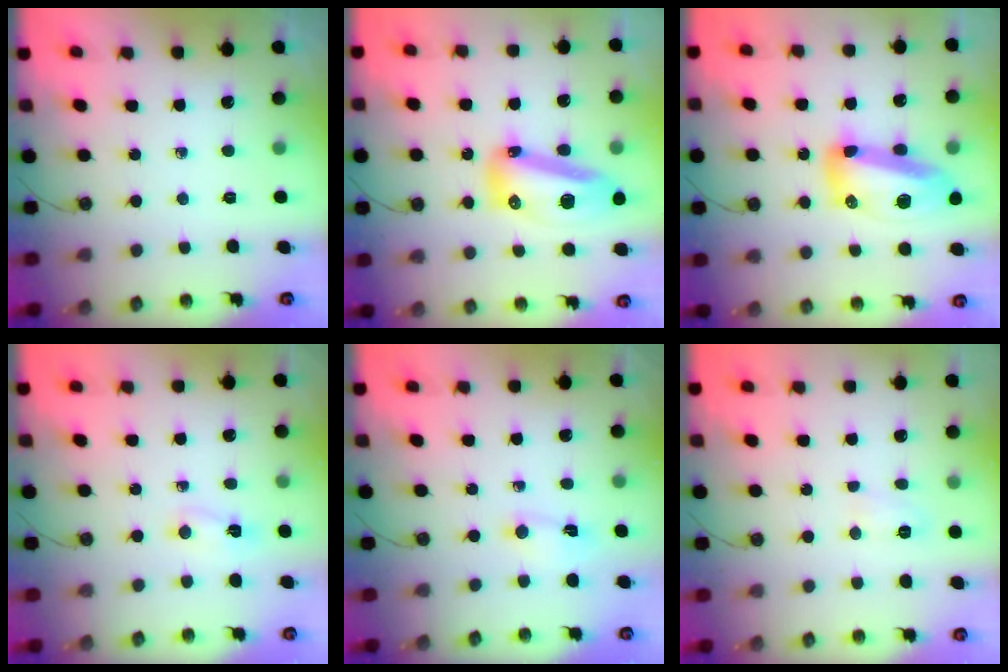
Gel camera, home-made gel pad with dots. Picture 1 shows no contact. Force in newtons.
{"total": 15.4, "press": 15.2, "slide": 2.1}
{"total": 16.4, "press": 16.3, "slide": 1.8}
{"total": 2.1, "press": 2.0, "slide": 0.5}
{"total": 2.2, "press": 2.1, "slide": 0.3}
{"total": 4.6, "press": 4.4, "slide": 1.3}